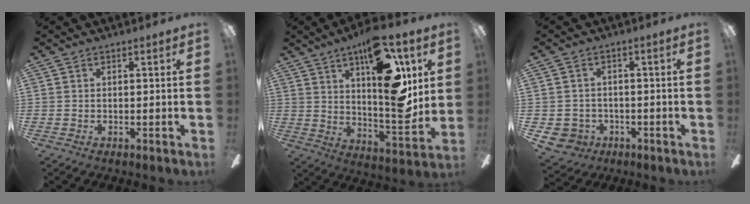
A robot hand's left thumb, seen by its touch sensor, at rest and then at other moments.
{"total": 21.9, "force": [9.8, 8.0, 17.8], "torque": [-0.250, -0.059, 0.156]}
{"total": 4.5, "force": [-1.3, 4.2, 0.8], "torque": [-0.043, 0.005, -0.026]}